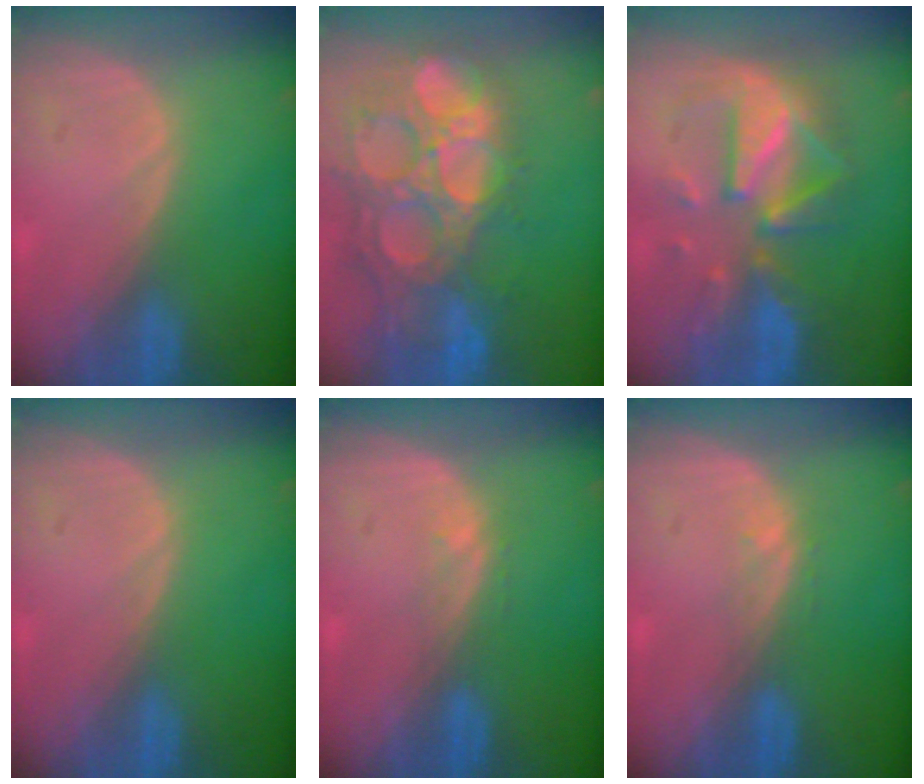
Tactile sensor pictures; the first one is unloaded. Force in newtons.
{"total": 15.4, "press": 12.8, "slide": 8.6}
{"total": 9.6, "press": 9.6, "slide": 0.6}
{"total": 0.0}
{"total": 1.0, "press": 1.0, "slide": 0.2}
{"total": 1.0, "press": 1.0, "slide": 0.2}